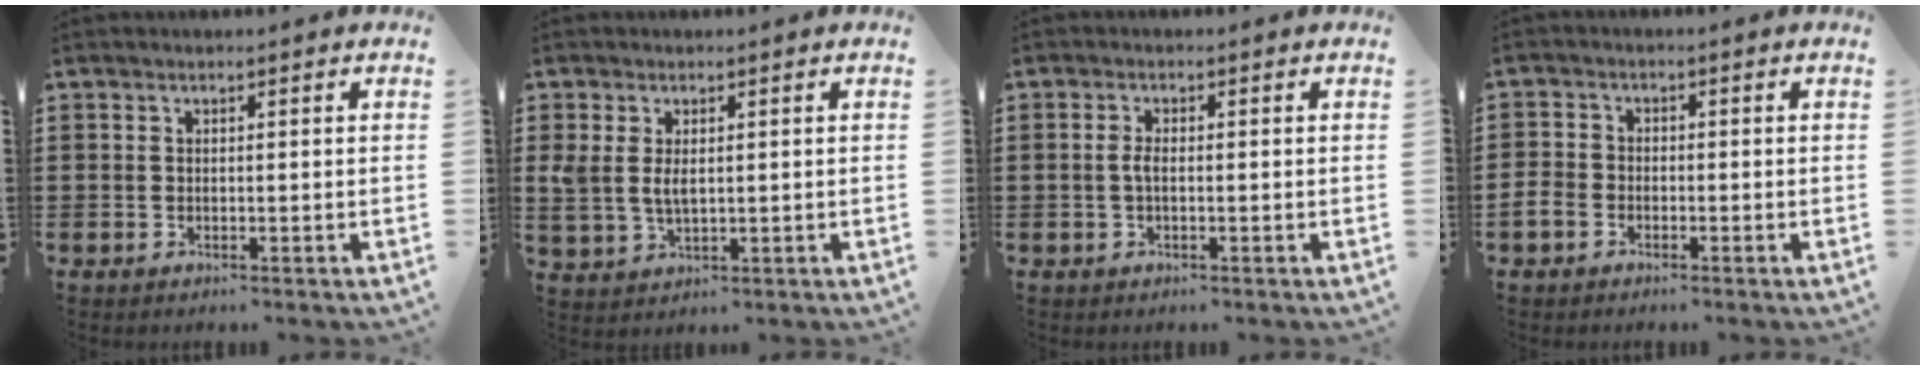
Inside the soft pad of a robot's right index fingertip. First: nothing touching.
{"total": 3.6, "force": [0.8, 2.0, 2.9], "torque": [-0.068, 0.005, 0.012]}
{"total": 1.7, "force": [-0.4, 0.5, 1.6], "torque": [-0.044, -0.005, -0.012]}
{"total": 2.2, "force": [-1.5, 1.5, 0.7], "torque": [-0.031, -0.002, -0.035]}